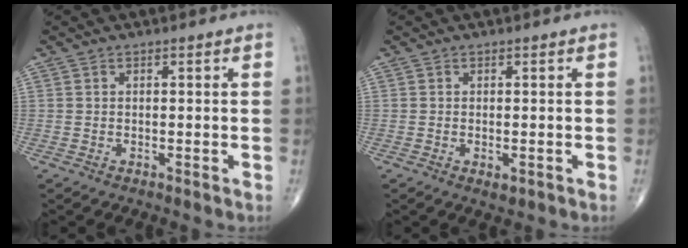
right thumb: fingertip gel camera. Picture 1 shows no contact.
{"total": 1.4, "force": [-0.5, 0.6, 1.2], "torque": [-0.016, -0.003, -0.004]}